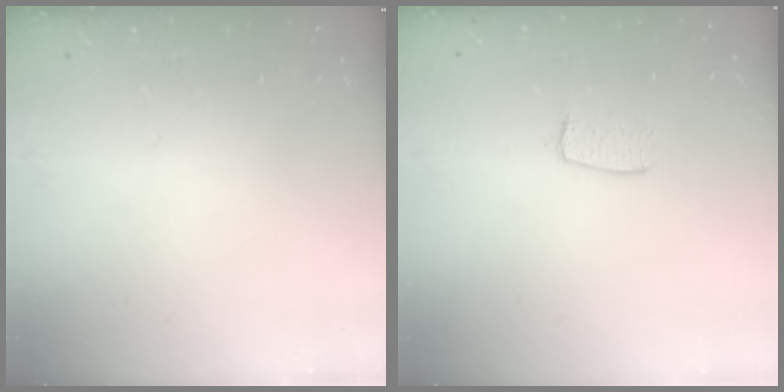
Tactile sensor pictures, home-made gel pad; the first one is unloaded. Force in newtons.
{"total": 5.9, "press": 5.9, "slide": 0.3}